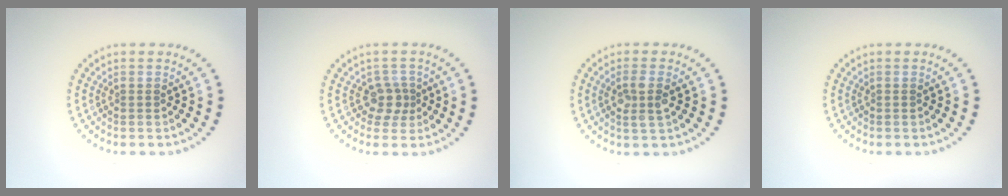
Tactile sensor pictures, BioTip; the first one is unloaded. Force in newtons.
{"total": 2.1, "press": 1.7, "slide": 1.2}
{"total": 2.4, "press": 2.2, "slide": 0.9}
{"total": 0.0}